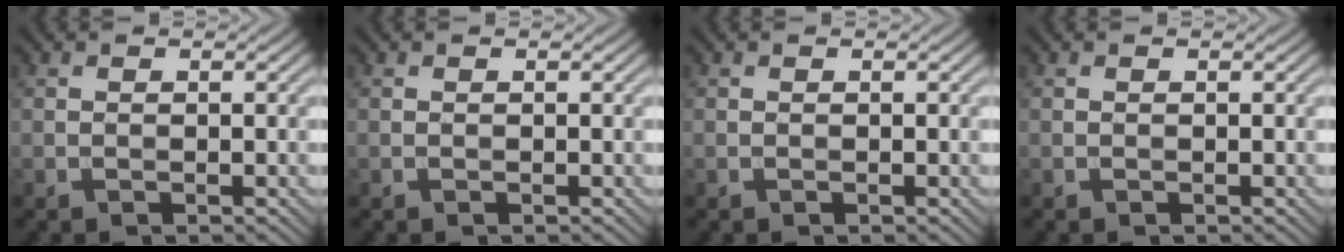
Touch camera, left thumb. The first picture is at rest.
{"total": 0.0}
{"total": 0.0}
{"total": 0.0}